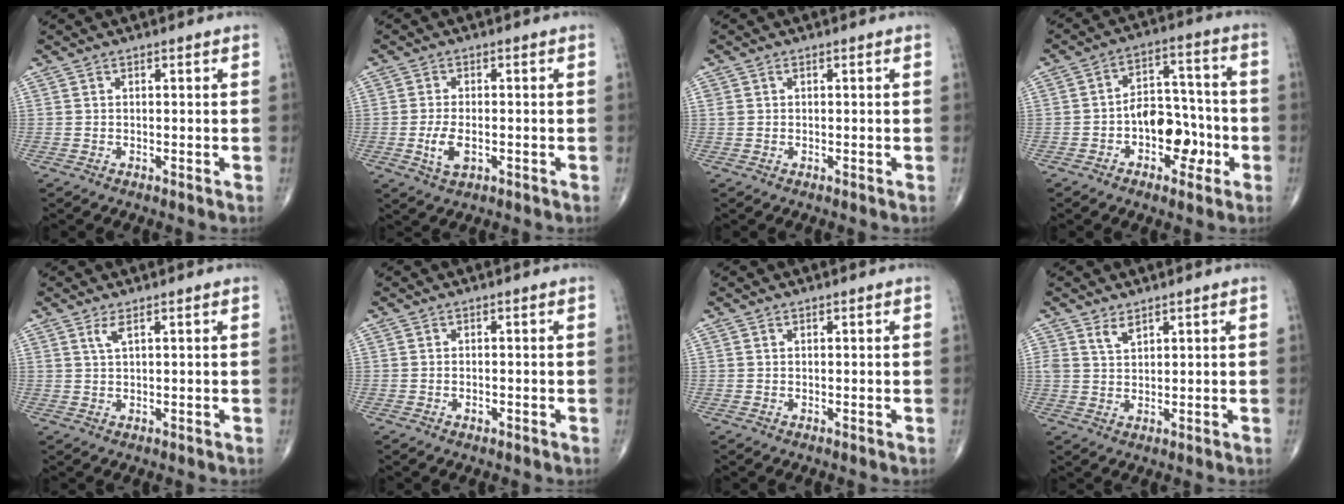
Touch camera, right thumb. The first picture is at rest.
{"total": 4.5, "force": [-1.2, 2.3, 3.7], "torque": [-0.075, 0.000, -0.018]}
{"total": 0.8, "force": [0.3, 0.6, 0.5], "torque": [-0.009, 0.006, 0.007]}
{"total": 10.5, "force": [-3.3, 6.8, 7.3], "torque": [-0.071, 0.046, -0.055]}
{"total": 2.0, "force": [1.1, 0.3, 1.6], "torque": [-0.039, -0.004, 0.026]}
{"total": 0.8, "force": [-0.4, 0.5, 0.6], "torque": [-0.009, 0.001, -0.006]}
{"total": 0.0}
{"total": 2.6, "force": [1.9, 1.1, 1.3], "torque": [-0.020, -0.016, 0.042]}